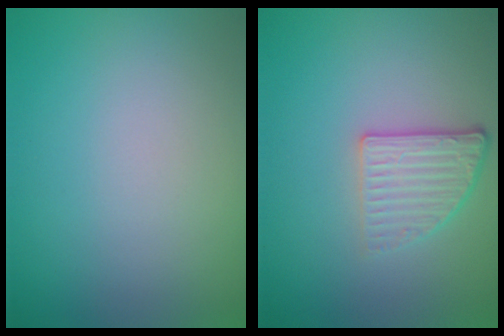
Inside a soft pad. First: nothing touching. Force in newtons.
{"total": 3.0, "press": 2.3, "slide": 1.8}